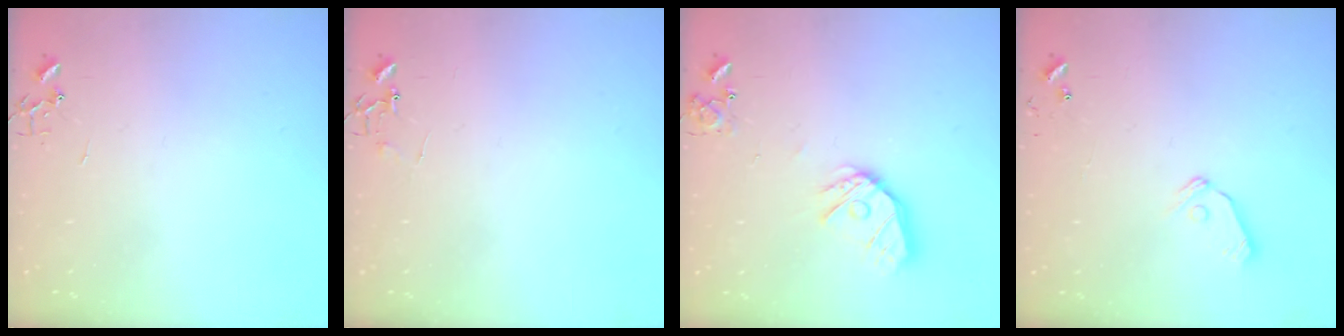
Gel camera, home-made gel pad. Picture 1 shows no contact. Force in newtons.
{"total": 5.5, "press": 5.4, "slide": 0.4}
{"total": 14.1, "press": 14.0, "slide": 1.7}
{"total": 7.1, "press": 7.1, "slide": 0.5}